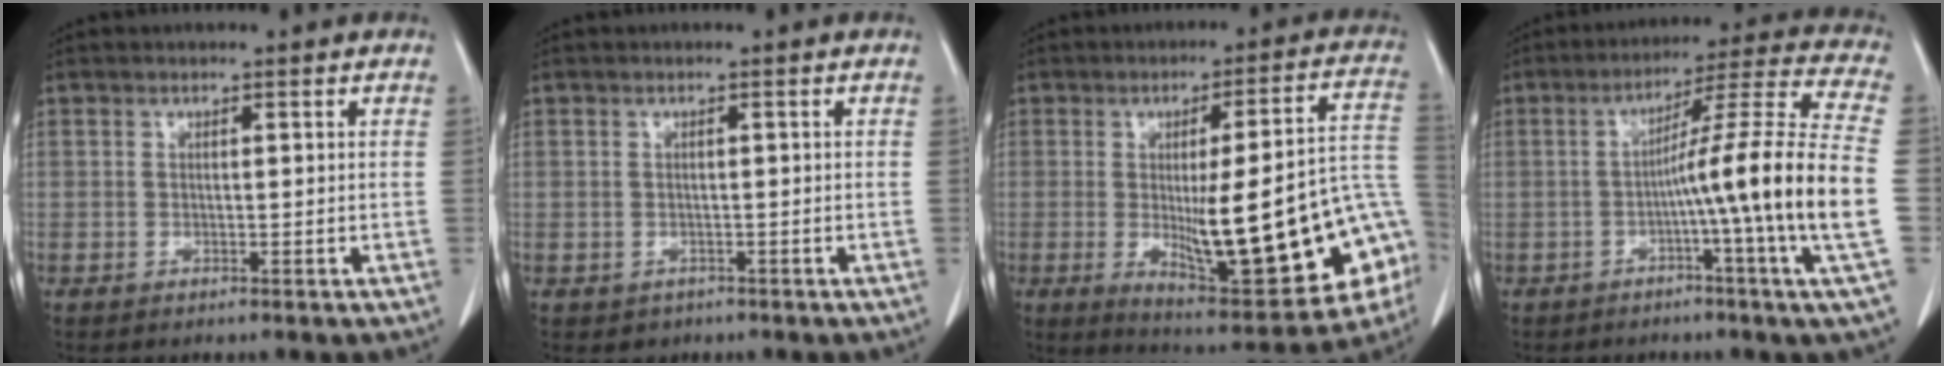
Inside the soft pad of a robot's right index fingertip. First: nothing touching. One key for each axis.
{"total": 1.6, "fx": -0.8, "fy": 1.4, "fz": 0.1, "tx": -0.002, "ty": 0.003, "tz": -0.007}
{"total": 24.7, "fx": -4.6, "fy": 4.5, "fz": 23.9, "tx": -0.266, "ty": 0.009, "tz": -0.046}
{"total": 16.6, "fx": -3.2, "fy": -2.6, "fz": 16.0, "tx": -0.236, "ty": 0.002, "tz": -0.062}